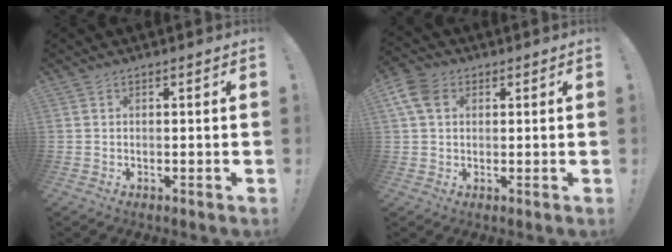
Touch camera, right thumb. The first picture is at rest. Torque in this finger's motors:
{"motor_torque": [-0.08, 0.20, 0.57, -0.42, 0.00]}